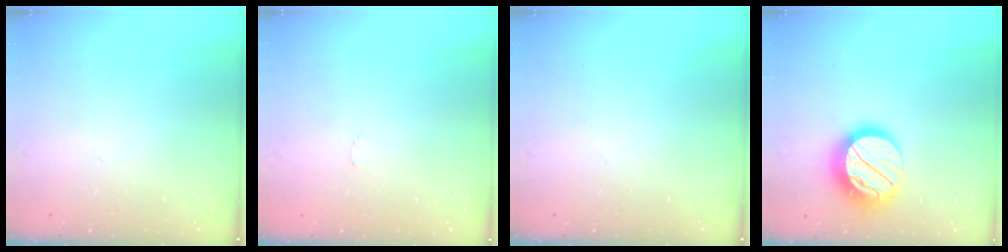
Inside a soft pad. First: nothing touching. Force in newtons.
{"total": 2.3, "press": 2.3, "slide": 0.2}
{"total": 0.0}
{"total": 17.5, "press": 17.5, "slide": 1.3}